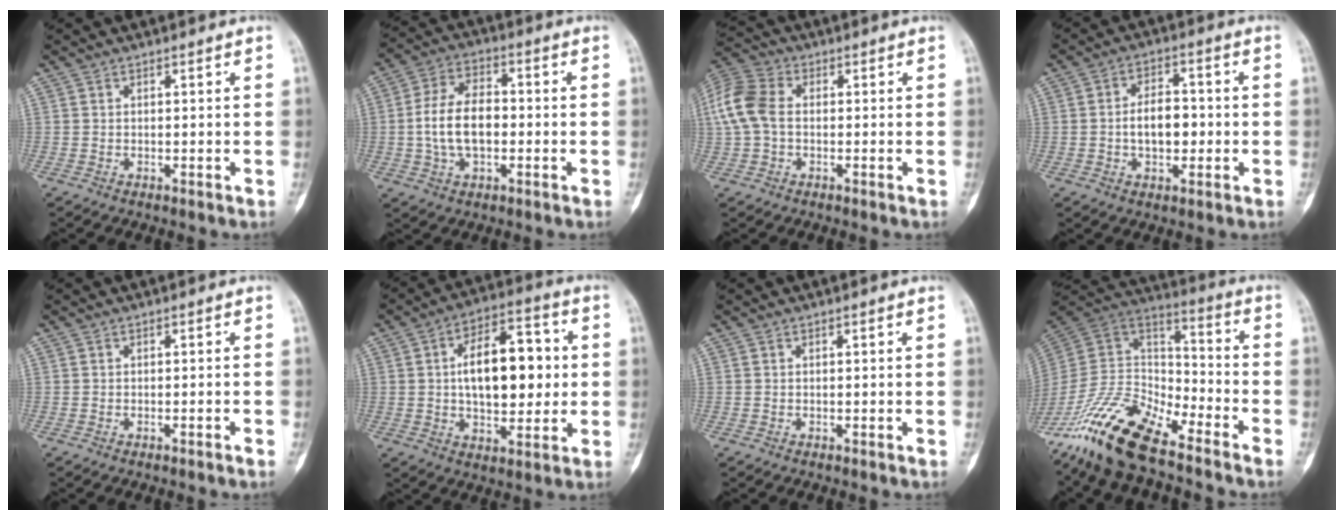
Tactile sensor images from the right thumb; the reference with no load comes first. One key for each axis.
{"total": 11.3, "fx": -1.0, "fy": 6.8, "fz": 9.0, "tx": -0.162, "ty": 0.022, "tz": -0.022}
{"total": 10.0, "fx": 0.3, "fy": 7.0, "fz": 7.1, "tx": -0.160, "ty": 0.026, "tz": -0.001}
{"total": 7.7, "fx": -0.8, "fy": 4.7, "fz": 6.1, "tx": -0.085, "ty": 0.014, "tz": -0.015}
{"total": 0.5, "fx": -0.4, "fy": -0.1, "fz": 0.4, "tx": -0.009, "ty": 0.002, "tz": -0.005}
{"total": 16.8, "fx": 1.5, "fy": 8.9, "fz": 14.1, "tx": -0.187, "ty": 0.017, "tz": 0.022}
{"total": 0.0}
{"total": 19.3, "fx": -14.2, "fy": 6.4, "fz": 11.3, "tx": -0.206, "ty": 0.070, "tz": -0.272}